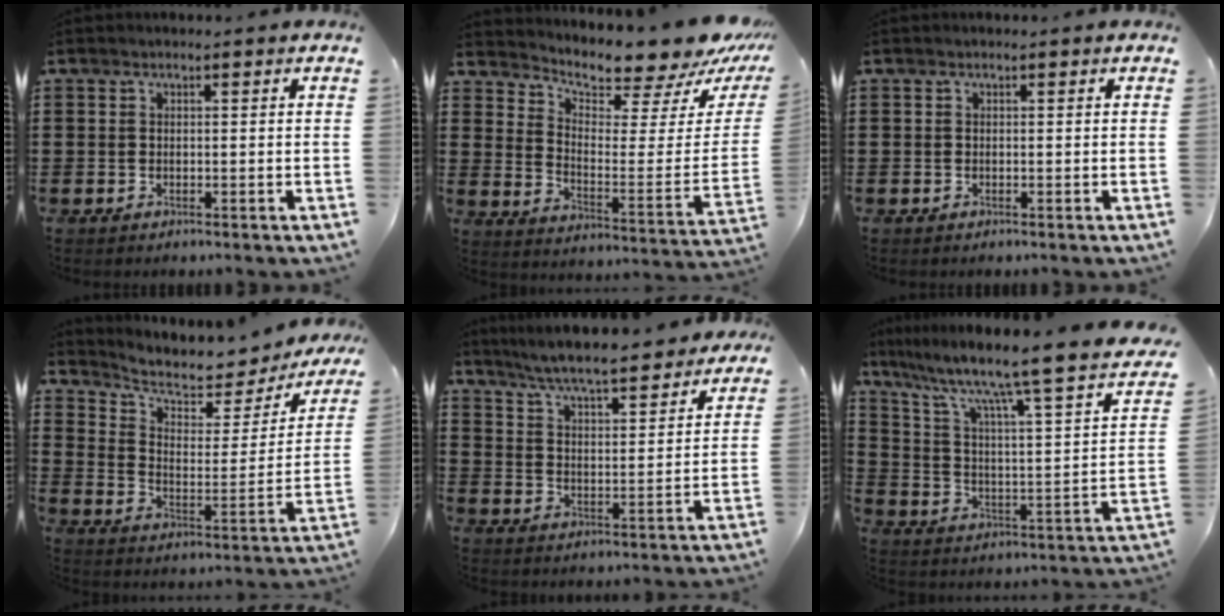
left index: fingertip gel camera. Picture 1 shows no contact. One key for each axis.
{"total": 5.4, "fx": 4.9, "fy": 1.4, "fz": 1.7, "tx": -0.048, "ty": -0.056, "tz": 0.078}
{"total": 0.0}
{"total": 5.1, "fx": 3.8, "fy": 2.4, "fz": 2.5, "tx": -0.065, "ty": -0.027, "tz": 0.058}
{"total": 6.5, "fx": 6.1, "fy": 0.1, "fz": 2.3, "tx": -0.071, "ty": -0.040, "tz": 0.103}
{"total": 9.2, "fx": 7.1, "fy": -0.4, "fz": 5.8, "tx": -0.133, "ty": -0.066, "tz": 0.101}